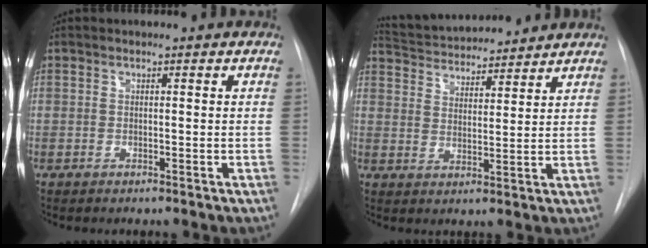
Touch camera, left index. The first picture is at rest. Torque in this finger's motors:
{"motor_torque": [-0.35, -1.18, 0.19, 0.04]}